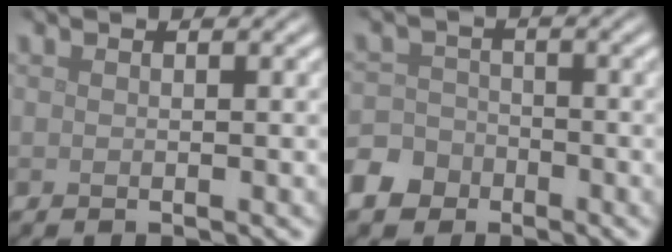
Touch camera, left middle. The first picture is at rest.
{"total": 4.6, "force": [-3.0, 3.3, 1.0], "torque": [-0.012, -0.005, -0.063]}